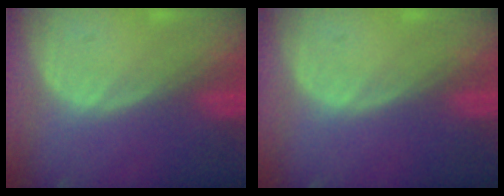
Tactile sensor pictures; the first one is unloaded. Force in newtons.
{"total": 0.0}